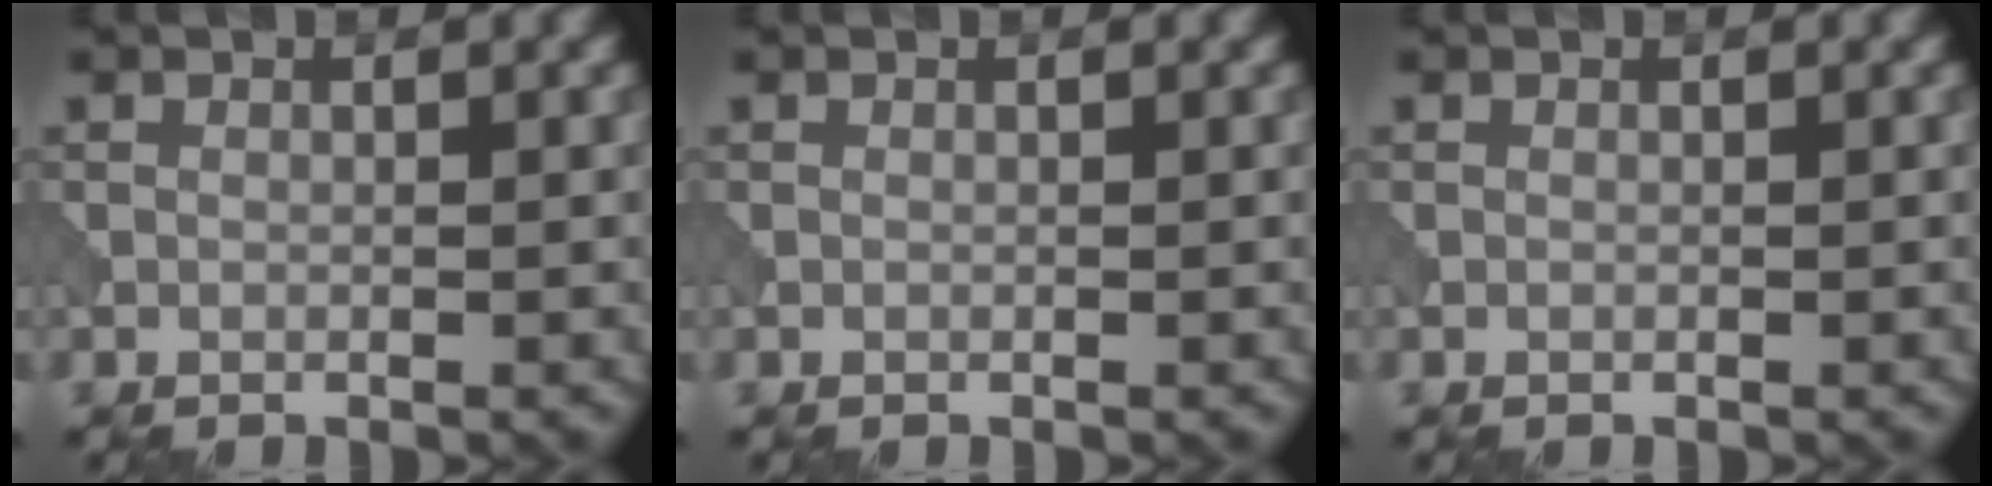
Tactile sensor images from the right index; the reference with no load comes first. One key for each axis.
{"total": 0.0}
{"total": 0.0}